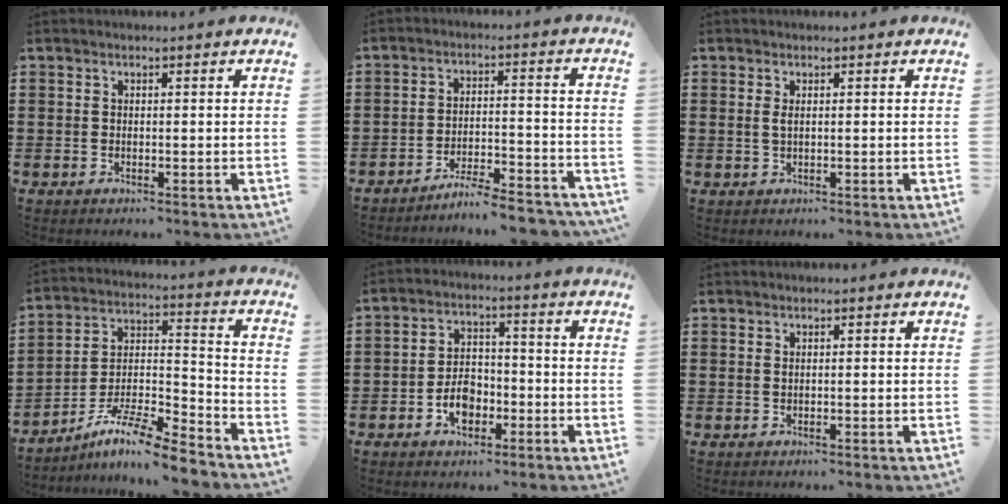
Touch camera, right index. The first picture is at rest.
{"total": 5.6, "force": [-5.3, 0.0, 1.7], "torque": [-0.030, -0.002, -0.104]}
{"total": 1.1, "force": [0.2, 0.5, 1.0], "torque": [-0.021, 0.004, 0.002]}
{"total": 10.1, "force": [-8.7, 1.0, 5.1], "torque": [-0.089, 0.017, -0.170]}
{"total": 5.3, "force": [-2.3, 3.5, 3.2], "torque": [-0.056, 0.004, -0.044]}
{"total": 0.0}